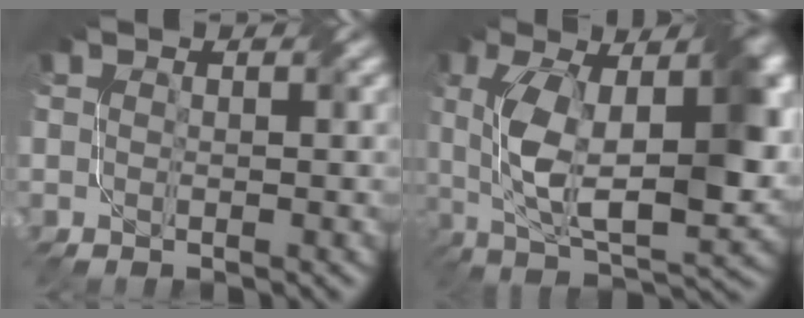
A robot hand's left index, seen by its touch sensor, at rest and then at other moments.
{"total": 12.6, "force": [1.1, 5.7, 11.1], "torque": [-0.195, -0.009, 0.026]}